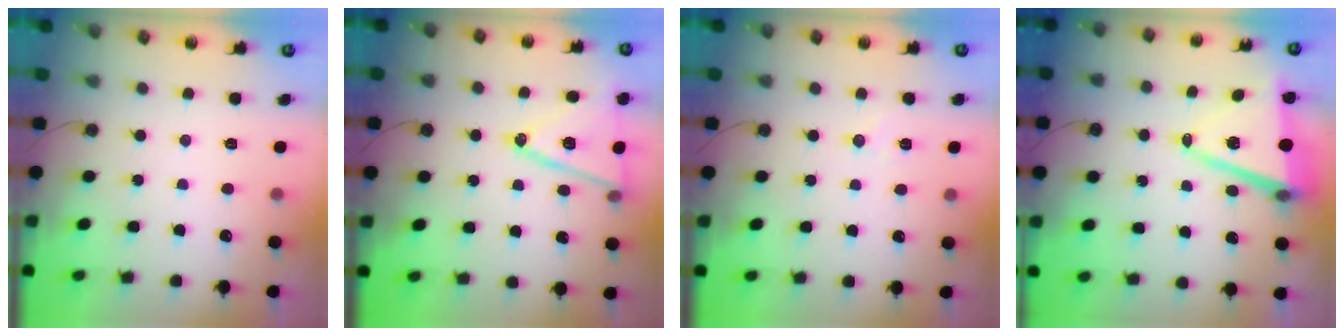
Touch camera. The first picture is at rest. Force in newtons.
{"total": 15.8, "press": 15.4, "slide": 3.5}
{"total": 4.8, "press": 4.7, "slide": 1.0}
{"total": 12.1, "press": 11.7, "slide": 2.9}